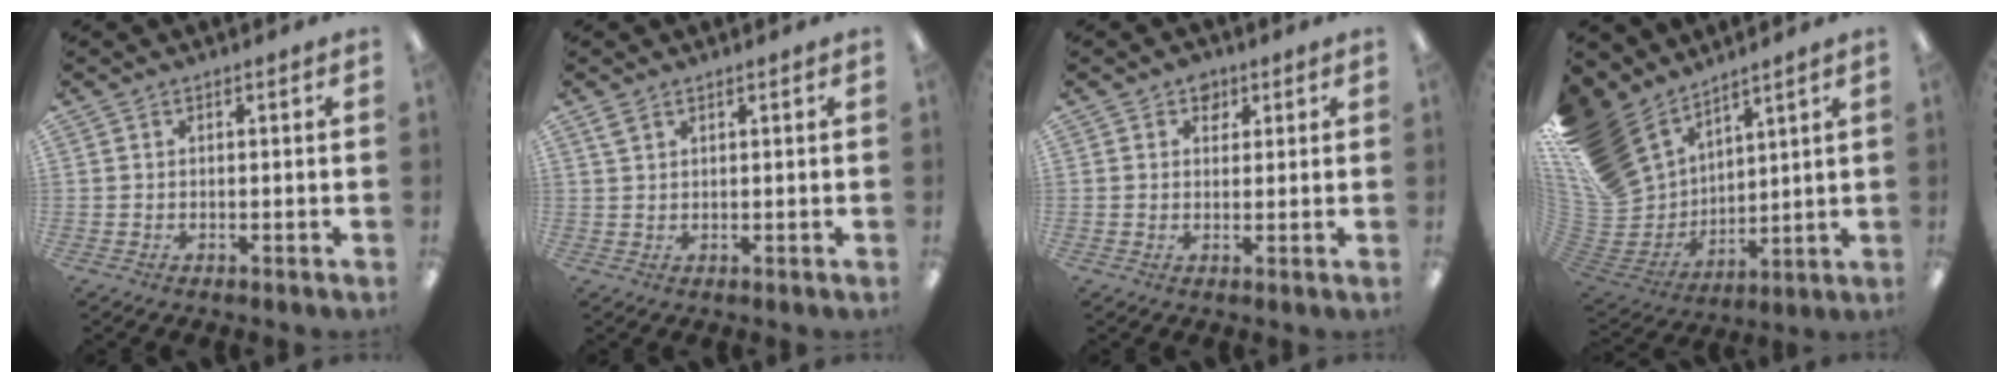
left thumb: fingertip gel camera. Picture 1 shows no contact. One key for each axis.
{"total": 1.9, "fx": 1.4, "fy": 0.8, "fz": 1.0, "tx": -0.023, "ty": -0.001, "tz": 0.027}
{"total": 3.1, "fx": 2.0, "fy": 2.3, "fz": 0.8, "tx": 0.003, "ty": -0.004, "tz": 0.031}
{"total": 19.0, "fx": 12.3, "fy": 12.4, "fz": 7.6, "tx": -0.196, "ty": -0.072, "tz": 0.242}